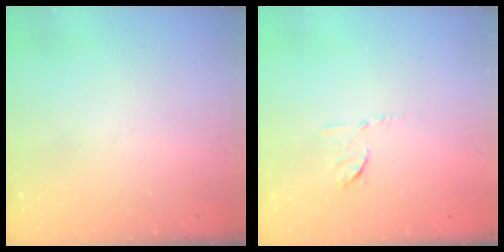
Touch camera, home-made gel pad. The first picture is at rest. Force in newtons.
{"total": 6.6, "press": 6.5, "slide": 1.1}